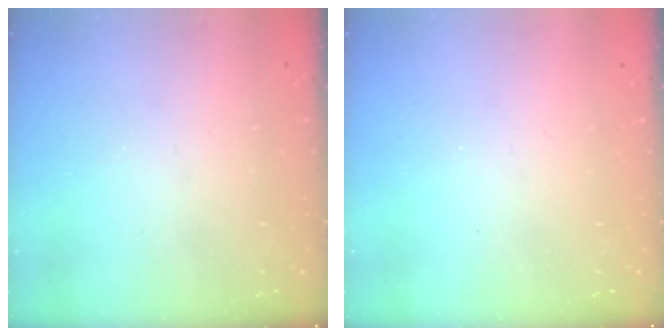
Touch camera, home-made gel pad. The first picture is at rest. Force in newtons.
{"total": 0.0}